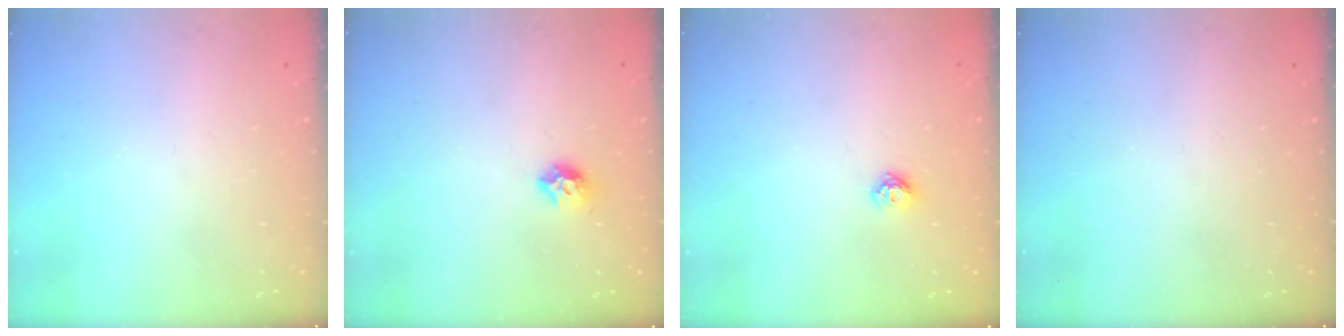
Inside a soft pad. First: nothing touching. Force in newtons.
{"total": 7.9, "press": 7.8, "slide": 1.0}
{"total": 5.8, "press": 5.8, "slide": 0.7}
{"total": 0.0}